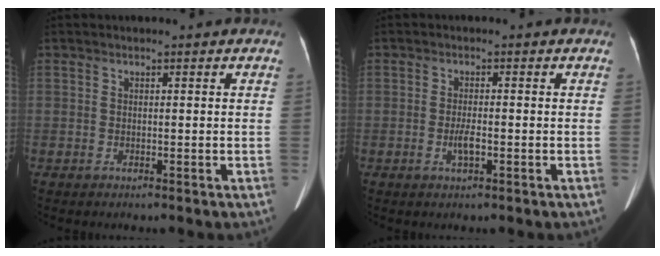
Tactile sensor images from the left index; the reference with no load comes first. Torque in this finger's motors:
{"motor_torque": [0.53, 0.12, 0.18, 0.05]}